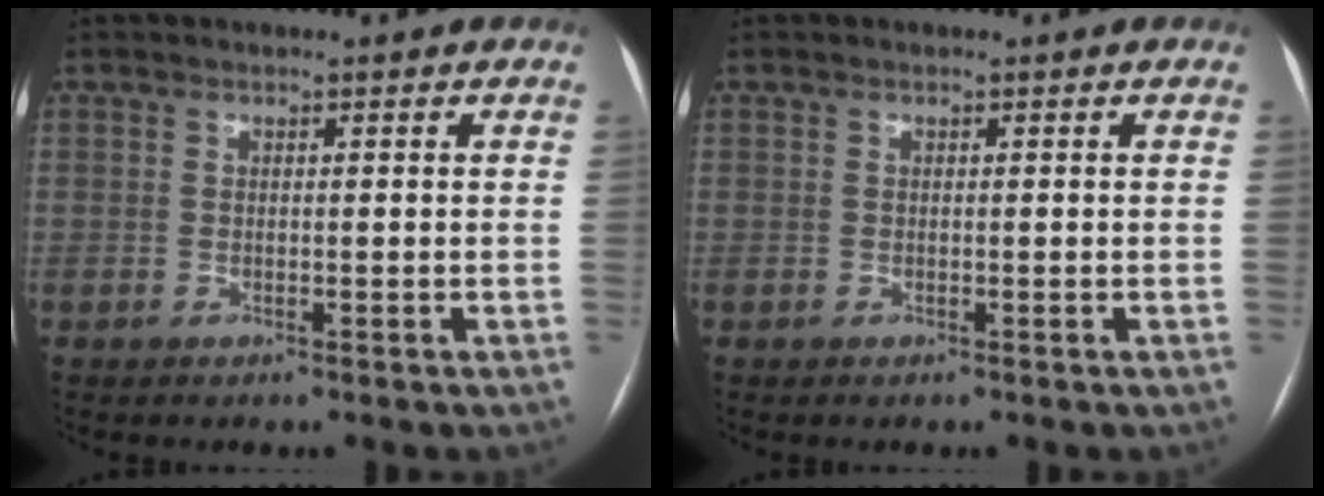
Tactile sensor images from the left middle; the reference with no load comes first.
{"total": 0.0}